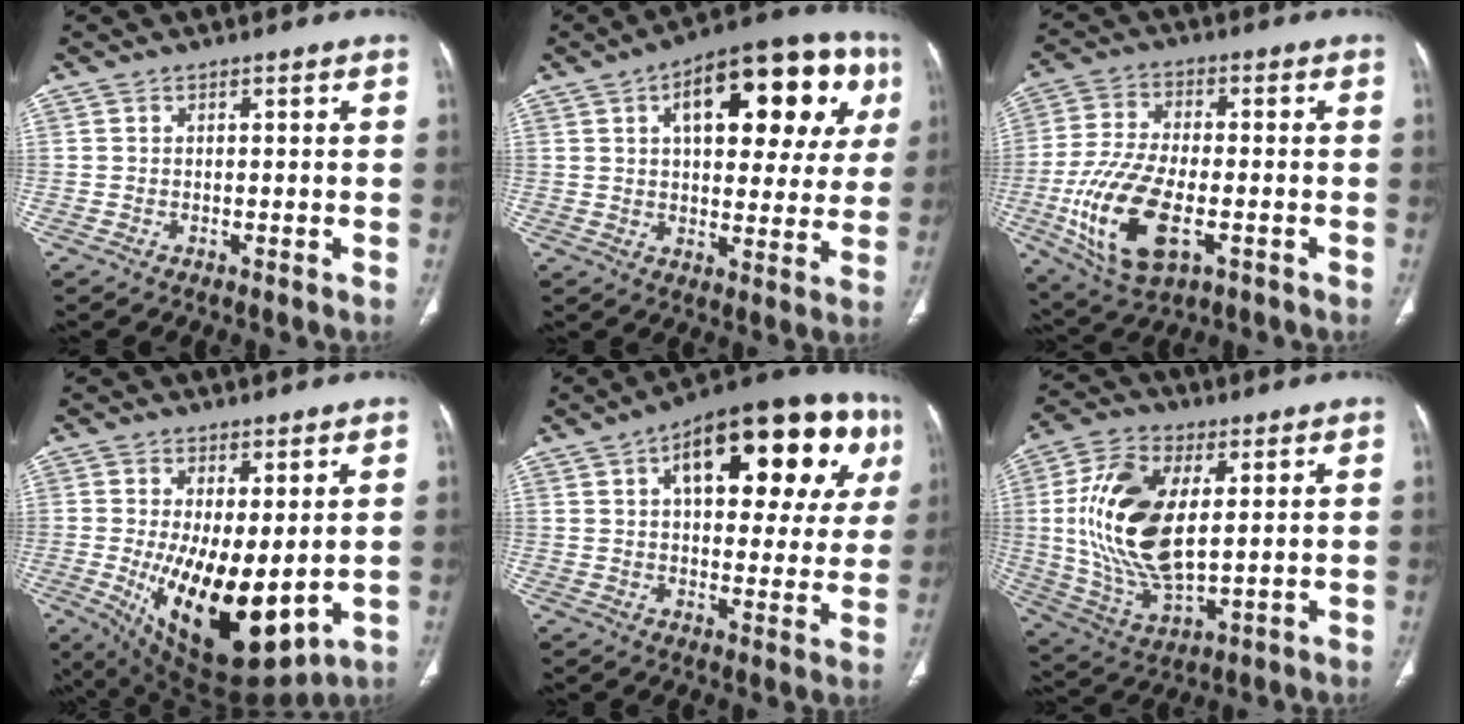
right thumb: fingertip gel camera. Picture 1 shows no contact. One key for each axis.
{"total": 23.1, "fx": 8.1, "fy": 10.7, "fz": 18.8, "tx": -0.216, "ty": 0.014, "tz": 0.108}
{"total": 16.5, "fx": -4.7, "fy": 8.1, "fz": 13.6, "tx": -0.278, "ty": 0.003, "tz": -0.076}
{"total": 17.5, "fx": -1.7, "fy": 7.6, "fz": 15.7, "tx": -0.254, "ty": -0.035, "tz": 0.002}
{"total": 25.8, "fx": 9.7, "fy": 11.5, "fz": 21.0, "tx": -0.254, "ty": 0.021, "tz": 0.129}
{"total": 19.1, "fx": 3.2, "fy": 9.7, "fz": 16.1, "tx": -0.319, "ty": -0.015, "tz": 0.066}